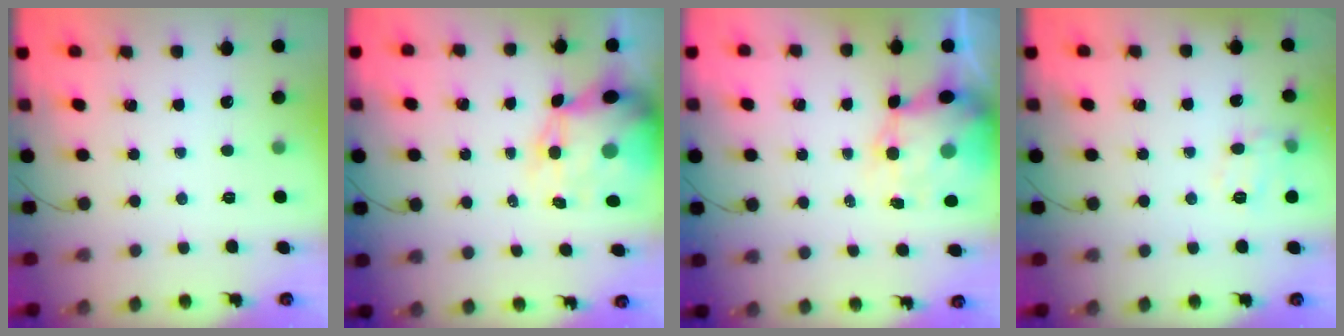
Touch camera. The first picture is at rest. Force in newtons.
{"total": 10.6, "press": 10.1, "slide": 3.2}
{"total": 6.9, "press": 6.5, "slide": 2.4}
{"total": 6.5, "press": 6.4, "slide": 0.7}